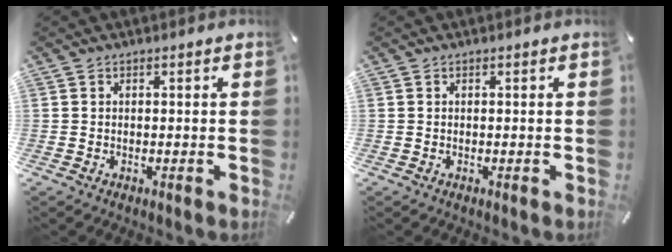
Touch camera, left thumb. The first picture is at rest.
{"total": 0.0}